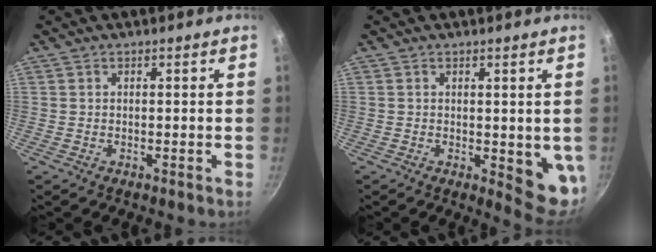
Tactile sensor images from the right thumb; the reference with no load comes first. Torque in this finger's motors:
{"motor_torque": [0.97, 1.12, -0.18, 0.03, 0.16]}